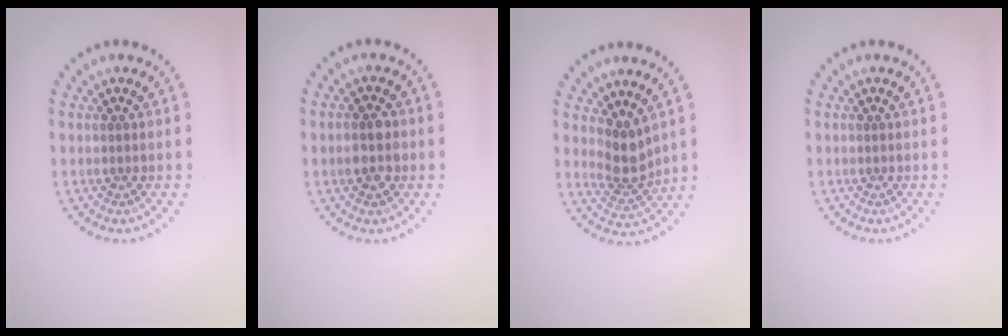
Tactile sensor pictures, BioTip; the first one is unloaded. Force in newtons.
{"total": 2.5, "press": 2.4, "slide": 0.5}
{"total": 2.8, "press": 2.2, "slide": 1.8}
{"total": 0.0}